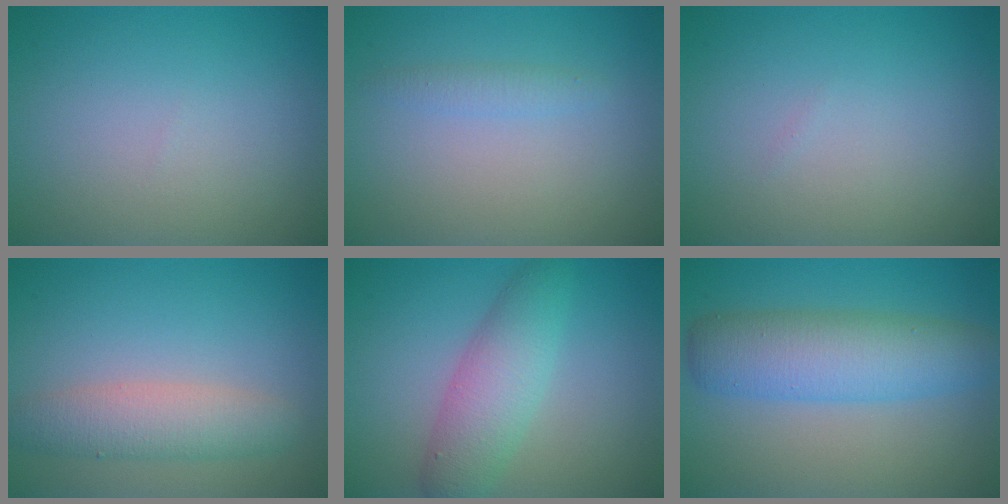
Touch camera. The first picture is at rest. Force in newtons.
{"total": 1.1, "press": 1.1, "slide": 0.0}
{"total": 0.0}
{"total": 3.7, "press": 3.7, "slide": 0.1}
{"total": 4.6, "press": 4.6, "slide": 0.1}
{"total": 6.1, "press": 6.1, "slide": 0.1}